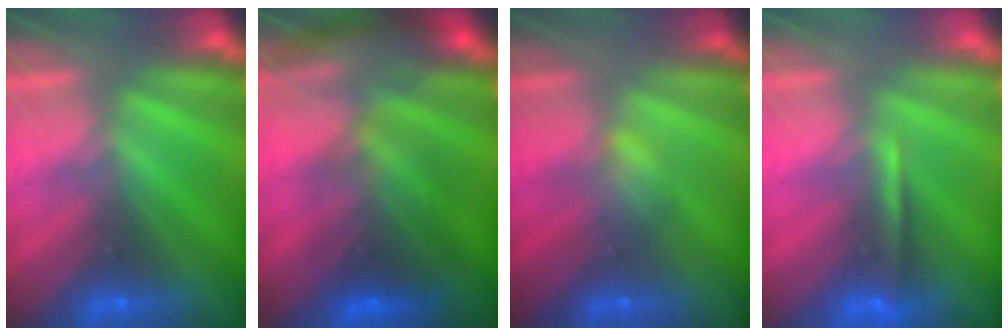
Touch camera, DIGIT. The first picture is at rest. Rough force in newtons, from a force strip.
{"total": 6.9}
{"total": 2.7}
{"total": 1.3}